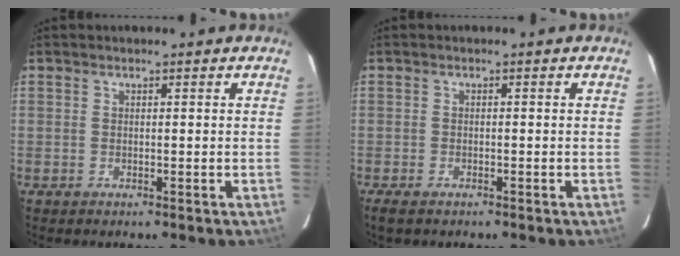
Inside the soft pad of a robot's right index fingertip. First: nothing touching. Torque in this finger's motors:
{"motor_torque": [0.10, -0.02, 0.10, 0.02]}